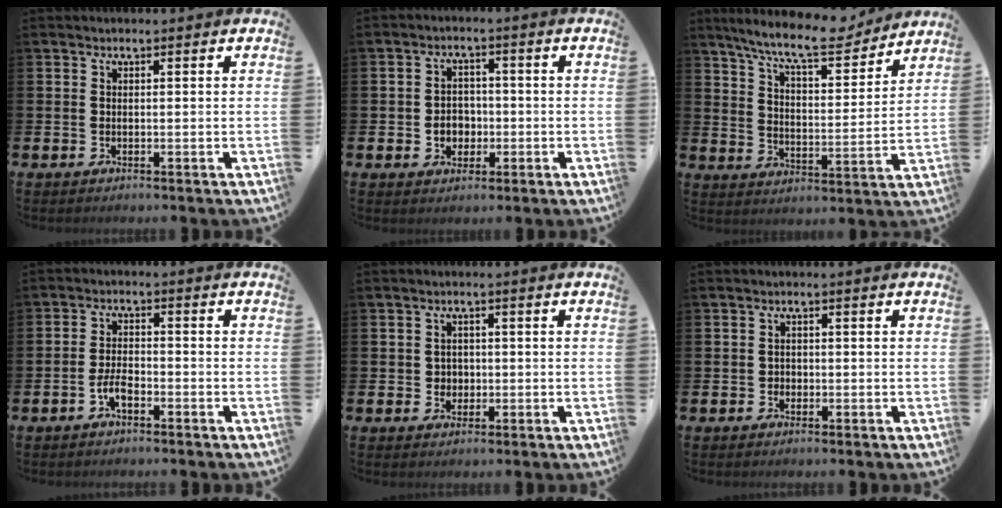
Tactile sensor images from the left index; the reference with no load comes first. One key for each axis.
{"total": 3.4, "fx": -0.7, "fy": 3.1, "fz": 1.3, "tx": -0.014, "ty": -0.003, "tz": -0.022}
{"total": 10.7, "fx": 9.6, "fy": 1.9, "fz": 4.4, "tx": -0.108, "ty": -0.050, "tz": 0.169}
{"total": 2.9, "fx": -1.5, "fy": 1.2, "fz": 2.1, "tx": -0.042, "ty": 0.007, "tz": -0.029}
{"total": 2.0, "fx": 0.2, "fy": 1.9, "fz": 0.4, "tx": -0.001, "ty": 0.005, "tz": -0.003}
{"total": 1.1, "fx": -0.3, "fy": 1.0, "fz": 0.2, "tx": -0.002, "ty": 0.004, "tz": -0.009}